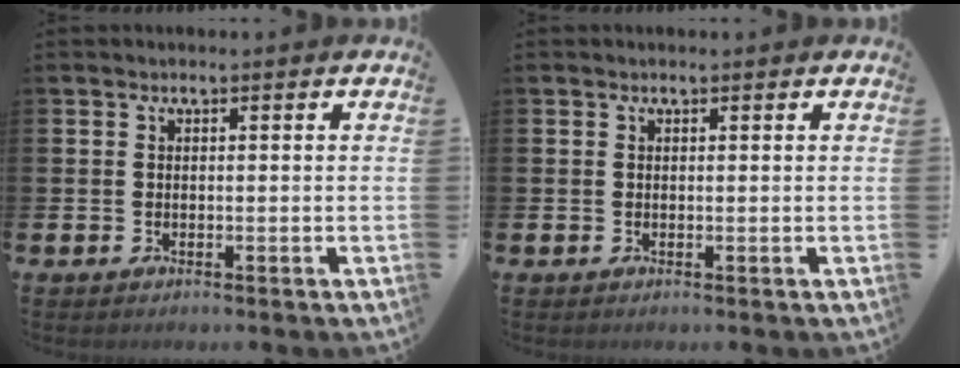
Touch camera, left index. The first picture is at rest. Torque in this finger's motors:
{"motor_torque": [0.93, -1.21, 0.00, 0.00]}